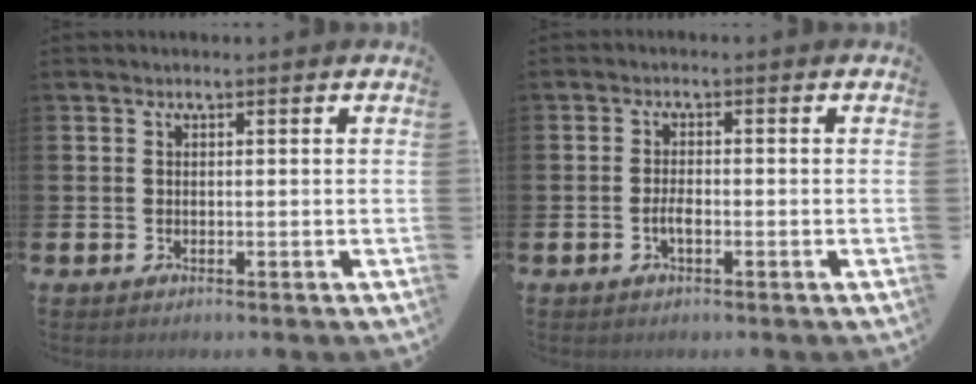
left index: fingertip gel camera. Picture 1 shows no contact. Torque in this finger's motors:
{"motor_torque": [0.34, 0.26, 0.02, 0.08]}